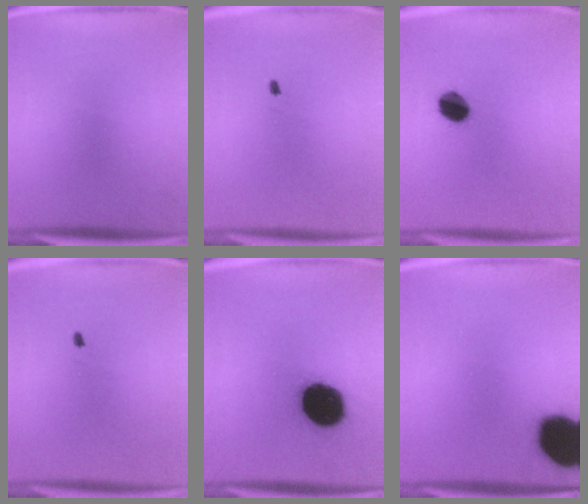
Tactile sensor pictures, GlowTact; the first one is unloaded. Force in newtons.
{"total": 0.5}
{"total": 7.5}
{"total": 0.5}
{"total": 19.6}
{"total": 19.0}